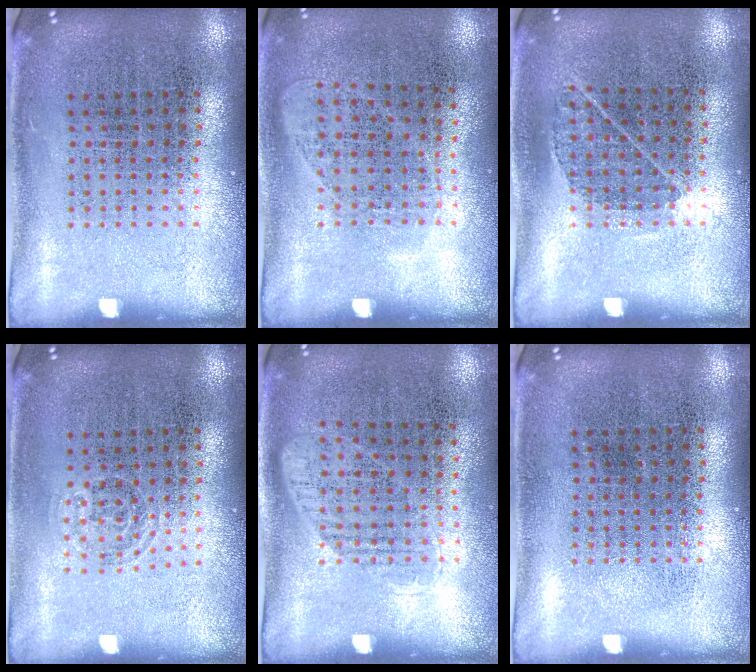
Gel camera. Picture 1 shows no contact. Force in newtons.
{"total": 1.0, "press": 0.9, "slide": 0.4}
{"total": 0.8, "press": 0.6, "slide": 0.5}
{"total": 0.7, "press": 0.6, "slide": 0.5}
{"total": 1.1, "press": 0.9, "slide": 0.6}
{"total": 0.0}